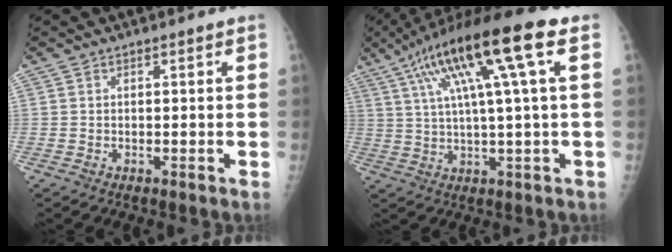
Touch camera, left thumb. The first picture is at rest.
{"total": 17.6, "force": [6.6, 1.8, 16.2], "torque": [-0.291, 0.022, 0.108]}